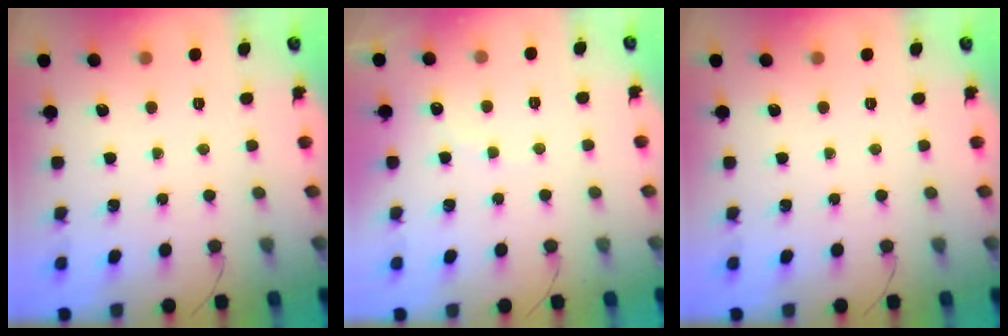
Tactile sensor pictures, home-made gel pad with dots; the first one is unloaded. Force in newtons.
{"total": 6.1, "press": 6.0, "slide": 1.4}
{"total": 0.0}